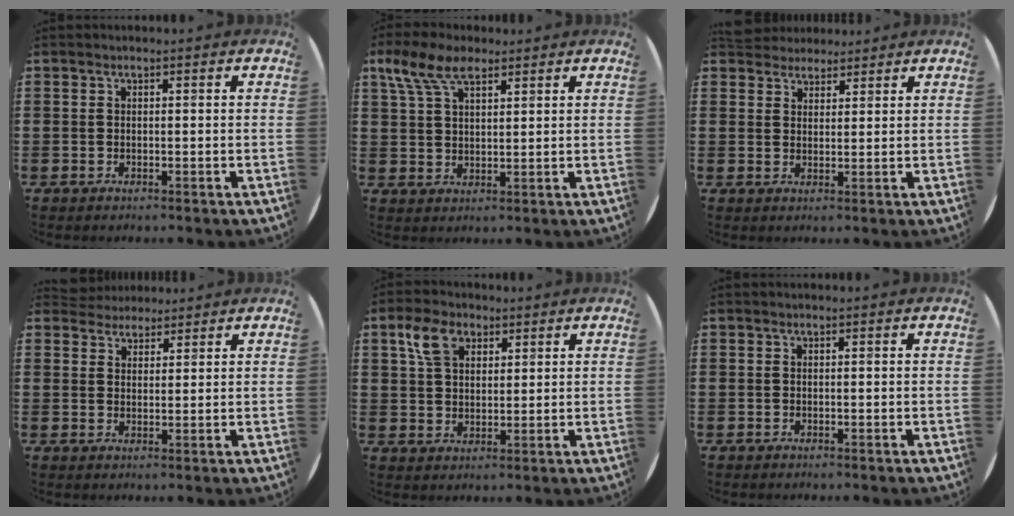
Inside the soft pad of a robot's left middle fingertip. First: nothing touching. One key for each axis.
{"total": 6.6, "fx": 4.4, "fy": 3.0, "fz": 3.9, "tx": -0.089, "ty": -0.001, "tz": 0.082}
{"total": 3.6, "fx": 3.4, "fy": 1.2, "fz": -0.1, "tx": -0.009, "ty": -0.003, "tz": 0.066}
{"total": 2.9, "fx": 2.7, "fy": 1.0, "fz": -0.2, "tx": -0.004, "ty": -0.001, "tz": 0.052}
{"total": 5.4, "fx": 3.2, "fy": 3.3, "fz": 2.8, "tx": -0.060, "ty": 0.007, "tz": 0.058}
{"total": 0.0}